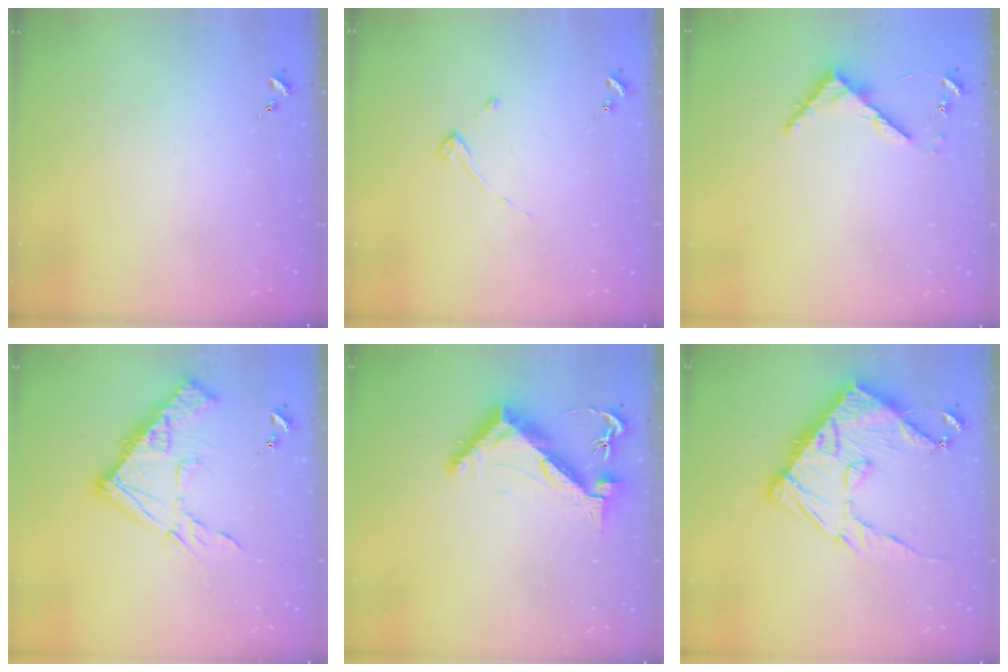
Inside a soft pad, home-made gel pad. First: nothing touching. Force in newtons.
{"total": 2.6, "press": 2.5, "slide": 0.4}
{"total": 4.6, "press": 4.6, "slide": 0.4}
{"total": 16.7, "press": 16.6, "slide": 1.8}
{"total": 11.0, "press": 10.9, "slide": 1.1}
{"total": 19.1, "press": 19.0, "slide": 1.6}